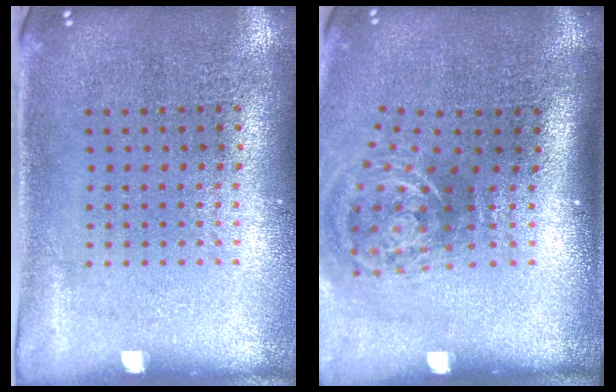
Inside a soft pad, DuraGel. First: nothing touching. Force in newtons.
{"total": 2.2, "press": 1.4, "slide": 1.7}